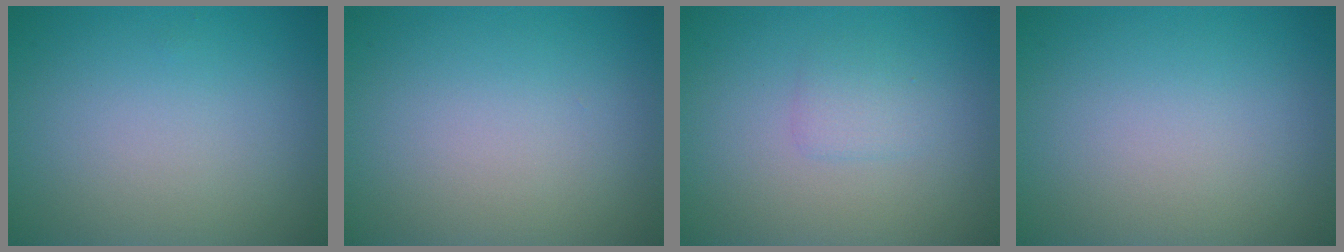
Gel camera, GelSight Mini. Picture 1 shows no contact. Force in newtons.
{"total": 0.0}
{"total": 1.3, "press": 1.2, "slide": 0.0}
{"total": 0.0}